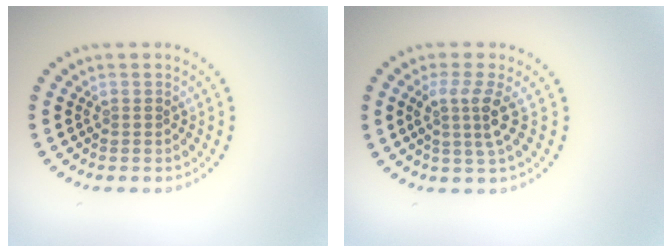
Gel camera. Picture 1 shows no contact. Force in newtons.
{"total": 3.0, "press": 2.1, "slide": 2.1}